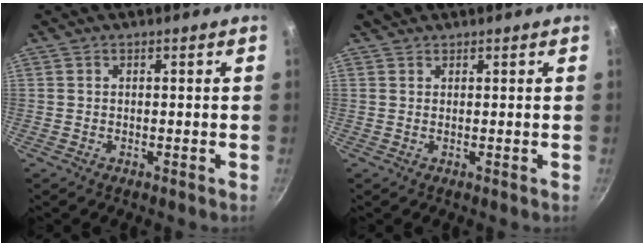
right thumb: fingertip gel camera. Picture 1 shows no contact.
{"total": 1.9, "force": [1.5, 1.1, 0.4], "torque": [0.002, -0.002, 0.024]}